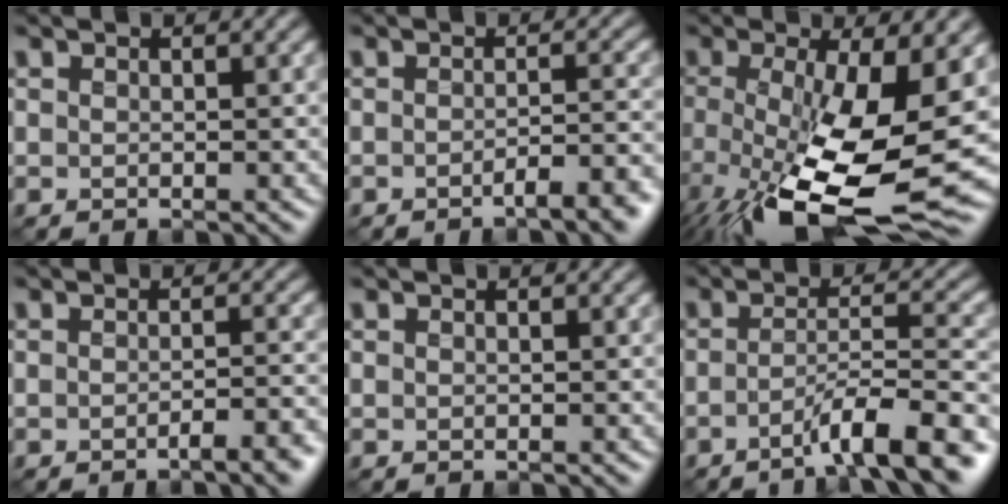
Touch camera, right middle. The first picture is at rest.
{"total": 3.3, "force": [-2.1, 0.8, 2.4], "torque": [-0.032, 0.001, -0.038]}
{"total": 13.5, "force": [-3.8, 4.7, 12.1], "torque": [-0.228, -0.048, -0.058]}
{"total": 2.8, "force": [-1.8, 0.6, 2.0], "torque": [-0.027, 0.000, -0.033]}
{"total": 0.0}
{"total": 6.4, "force": [-3.8, 0.9, 5.1], "torque": [-0.076, 0.009, -0.068]}